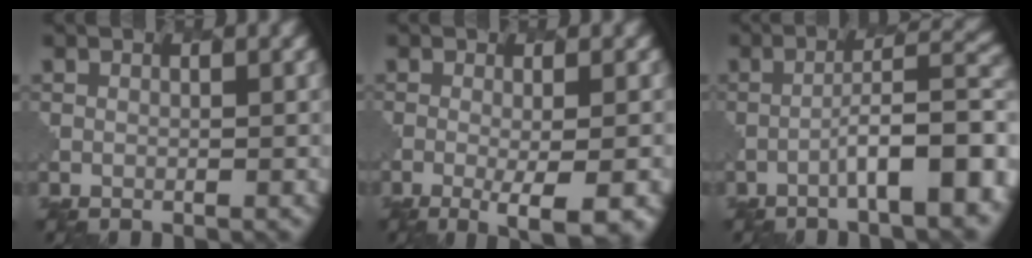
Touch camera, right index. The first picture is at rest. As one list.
[{"total": 4.9, "force": [-1.7, 1.2, 4.5], "torque": [-0.064, -0.003, -0.023]}, {"total": 8.3, "force": [-3.9, 1.7, 7.1], "torque": [-0.096, 0.026, -0.056]}]